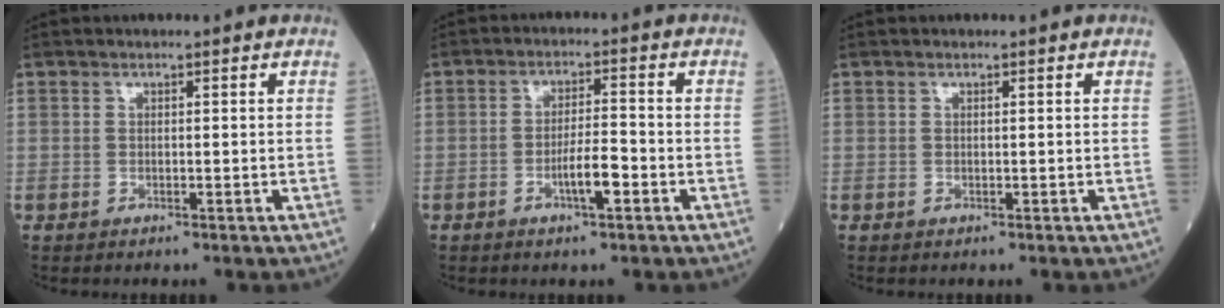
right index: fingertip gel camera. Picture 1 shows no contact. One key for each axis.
{"total": 4.8, "fx": -2.0, "fy": 0.6, "fz": 4.3, "tx": -0.077, "ty": 0.000, "tz": -0.037}
{"total": 0.0}